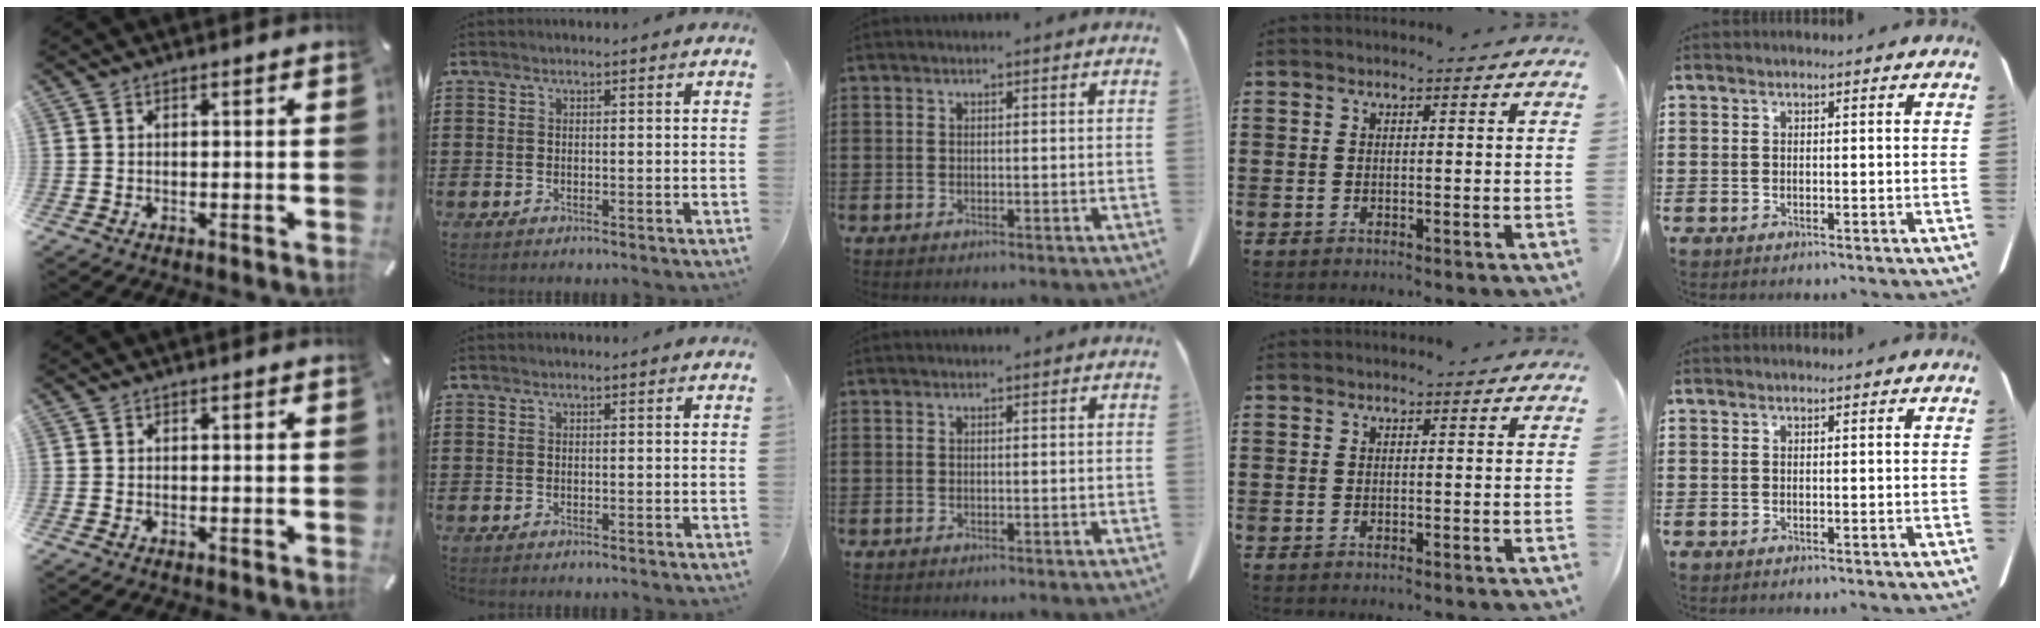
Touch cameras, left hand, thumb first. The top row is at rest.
{}